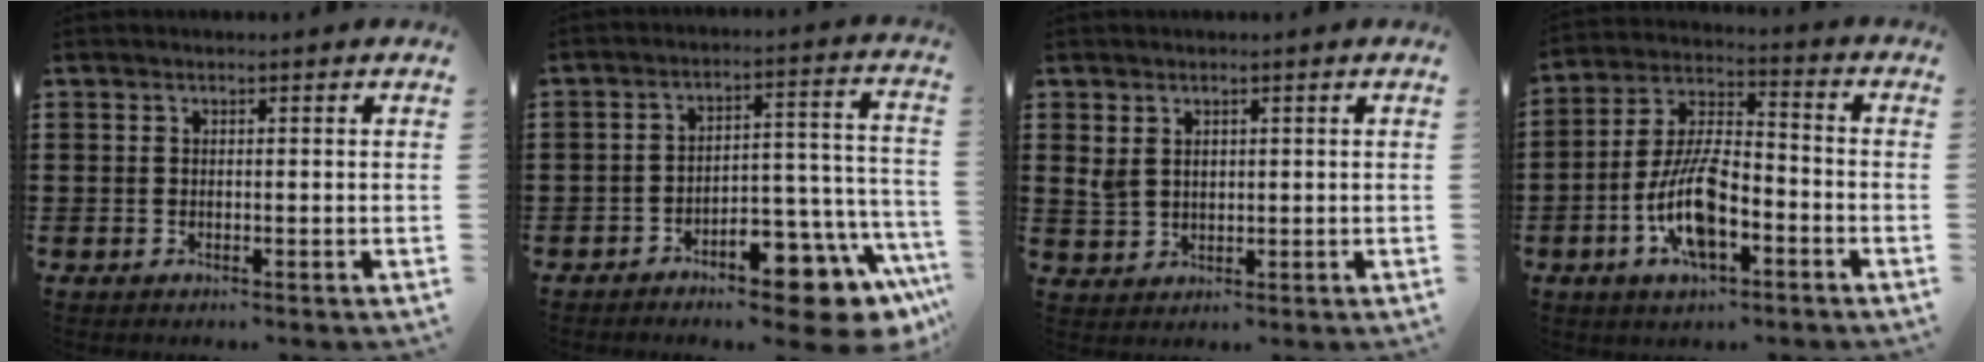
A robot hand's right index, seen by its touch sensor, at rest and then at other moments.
{"total": 9.4, "force": [-7.5, 3.0, 4.8], "torque": [-0.052, 0.018, -0.137]}
{"total": 3.1, "force": [0.6, 2.2, 2.2], "torque": [-0.056, 0.006, 0.009]}
{"total": 11.4, "force": [-4.2, 4.6, 9.5], "torque": [-0.205, 0.001, -0.078]}